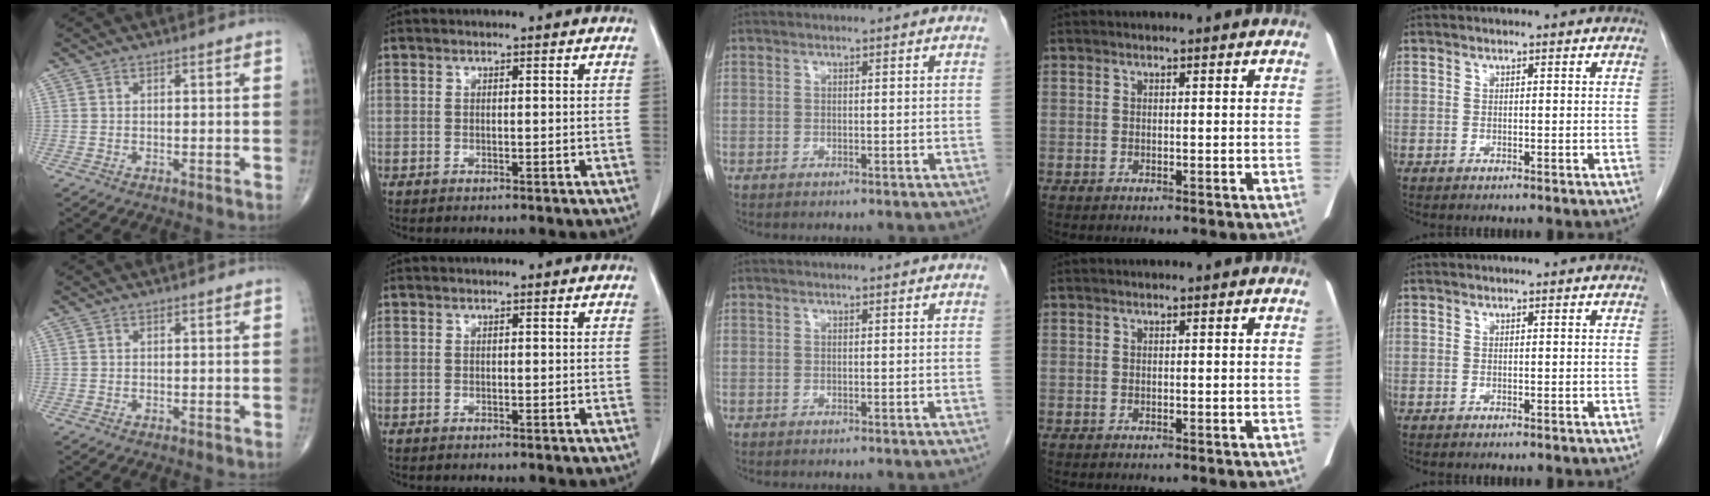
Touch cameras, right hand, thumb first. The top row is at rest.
{}